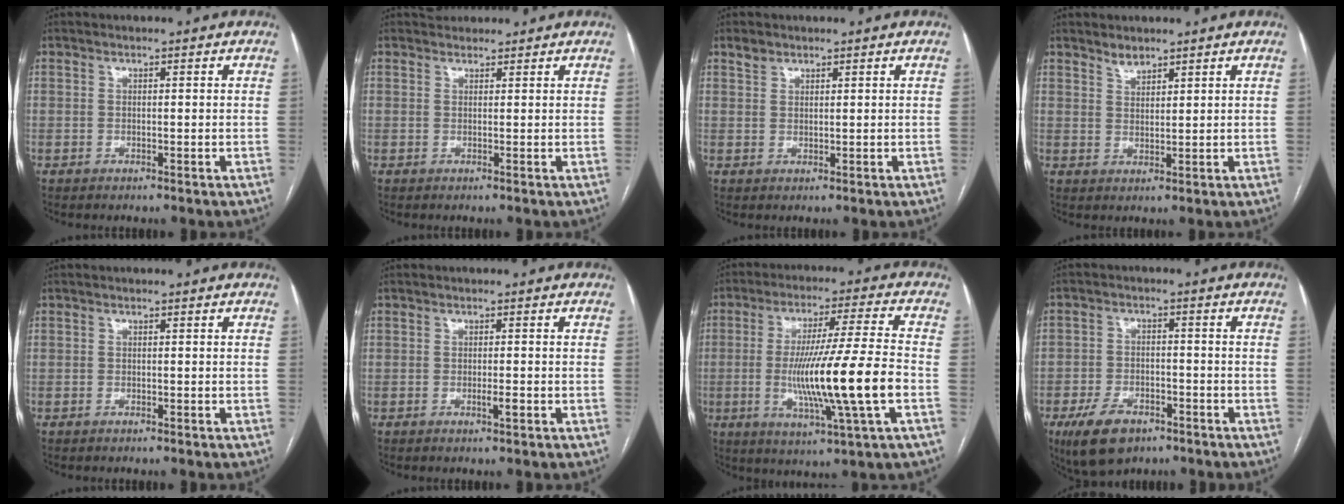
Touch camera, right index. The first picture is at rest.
{"total": 1.6, "force": [1.5, 0.7, -0.1], "torque": [-0.003, 0.017, 0.022]}
{"total": 1.8, "force": [1.4, 1.0, 0.3], "torque": [-0.007, 0.007, 0.028]}
{"total": 2.3, "force": [2.0, 0.8, 0.4], "torque": [-0.005, -0.002, 0.038]}
{"total": 0.0}
{"total": 1.3, "force": [-0.5, 0.1, 1.2], "torque": [-0.022, -0.002, -0.008]}
{"total": 15.9, "force": [-3.0, -0.8, 15.6], "torque": [-0.288, -0.012, -0.055]}
{"total": 8.0, "force": [-4.7, 4.5, 4.6], "torque": [-0.091, -0.002, -0.074]}